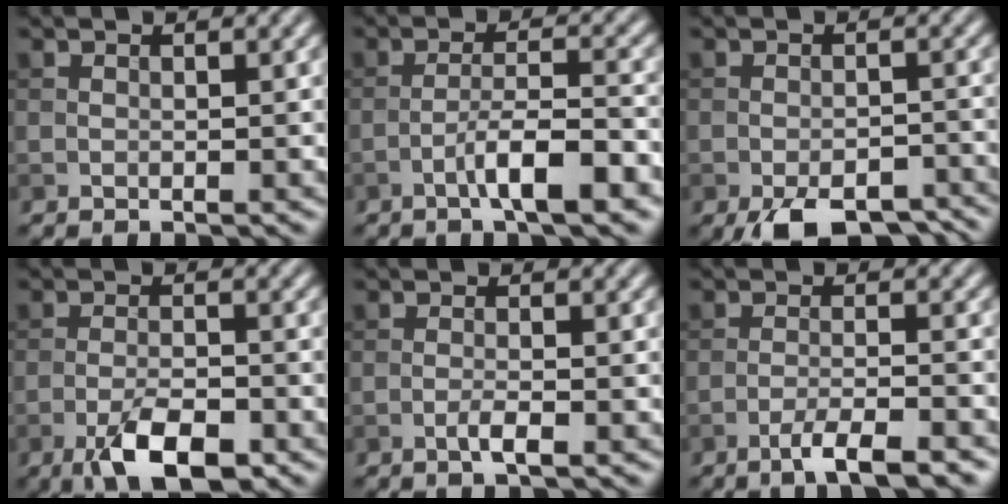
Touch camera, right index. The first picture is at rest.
{"total": 5.2, "force": [-2.7, 0.8, 4.3], "torque": [-0.072, 0.011, -0.049]}
{"total": 6.9, "force": [-5.0, 2.5, 4.0], "torque": [-0.052, -0.013, -0.071]}
{"total": 5.8, "force": [-3.3, 2.0, 4.3], "torque": [-0.078, -0.003, -0.060]}
{"total": 1.6, "force": [-0.8, 0.3, 1.4], "torque": [-0.025, 0.002, -0.017]}
{"total": 4.1, "force": [-2.8, 0.7, 2.9], "torque": [-0.045, 0.004, -0.053]}